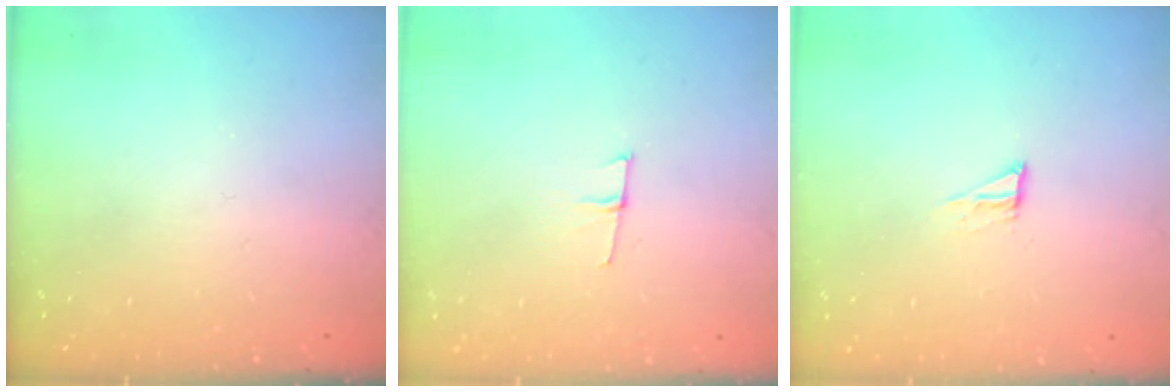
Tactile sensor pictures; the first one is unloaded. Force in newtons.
{"total": 4.4, "press": 4.3, "slide": 1.0}
{"total": 4.3, "press": 4.3, "slide": 0.3}